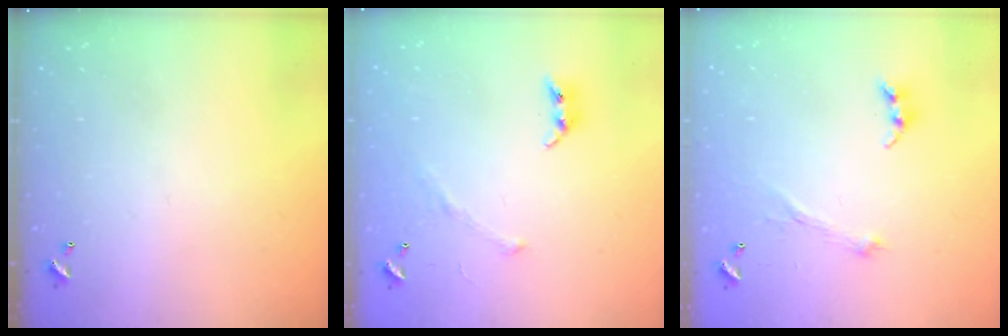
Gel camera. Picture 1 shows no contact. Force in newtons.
{"total": 3.2, "press": 3.0, "slide": 1.0}
{"total": 2.1, "press": 2.0, "slide": 0.7}